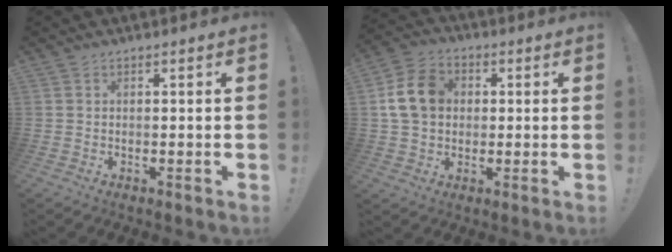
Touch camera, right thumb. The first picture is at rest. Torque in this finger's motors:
{"motor_torque": [0.52, 0.51, 0.11, 0.08, 0.11]}